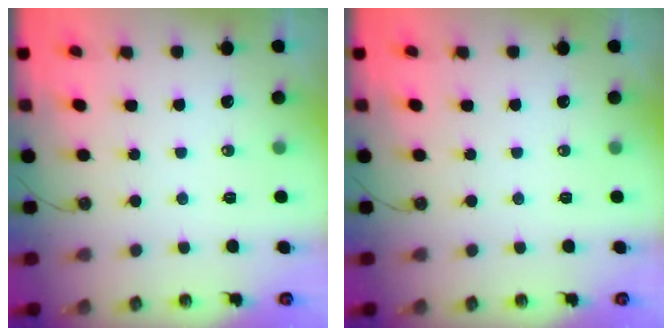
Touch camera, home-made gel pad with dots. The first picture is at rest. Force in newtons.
{"total": 0.0}